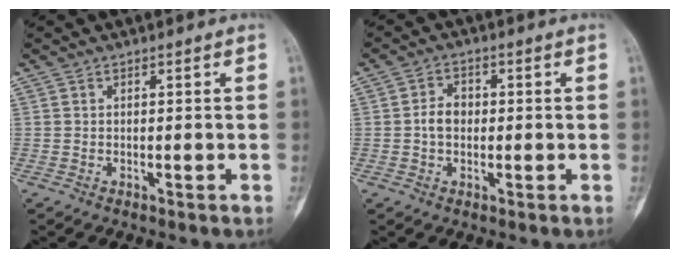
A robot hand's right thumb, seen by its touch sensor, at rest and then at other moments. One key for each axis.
{"total": 4.1, "fx": -0.1, "fy": 3.1, "fz": 2.7, "tx": -0.041, "ty": 0.012, "tz": -0.008}